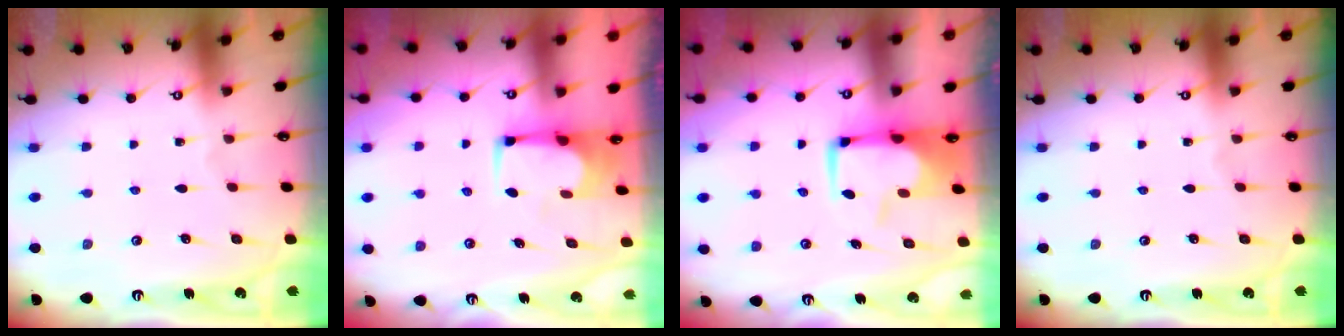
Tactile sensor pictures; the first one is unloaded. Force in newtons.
{"total": 1.6, "press": 1.6, "slide": 0.3}
{"total": 1.0, "press": 0.2, "slide": 1.0}
{"total": 0.0}